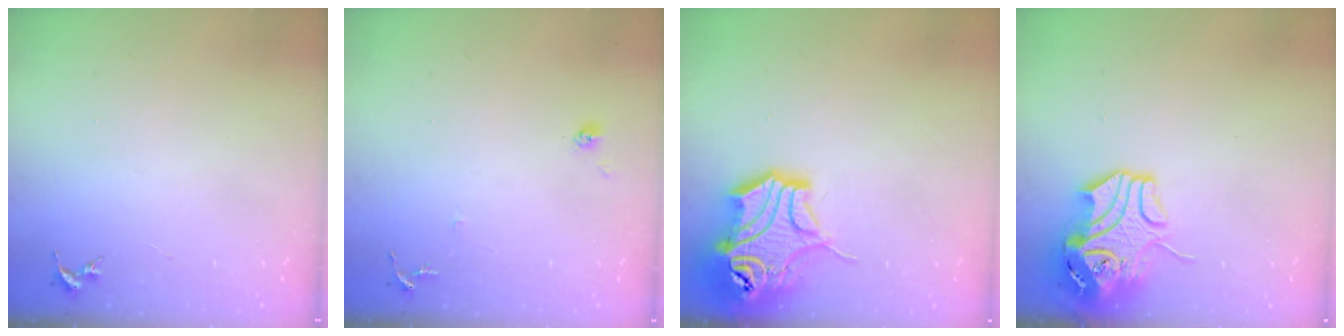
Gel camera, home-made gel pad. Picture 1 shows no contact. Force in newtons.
{"total": 6.9, "press": 6.8, "slide": 0.6}
{"total": 16.3, "press": 16.2, "slide": 2.2}
{"total": 12.7, "press": 12.5, "slide": 1.8}